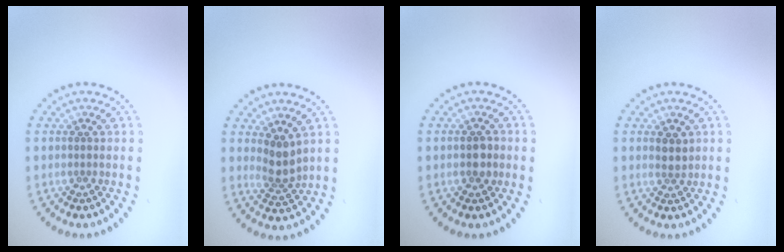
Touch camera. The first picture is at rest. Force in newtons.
{"total": 2.6, "press": 2.1, "slide": 1.5}
{"total": 1.7, "press": 1.7, "slide": 0.1}
{"total": 1.5, "press": 1.4, "slide": 0.5}